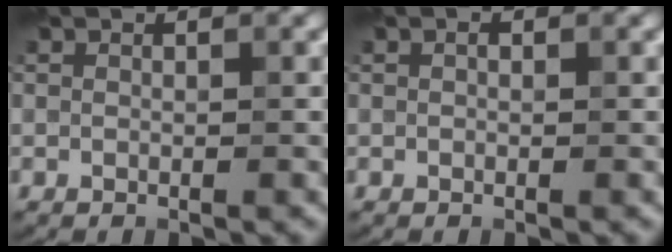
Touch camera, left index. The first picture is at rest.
{"total": 0.5, "force": [0.1, 0.4, 0.4], "torque": [-0.004, 0.001, 0.002]}